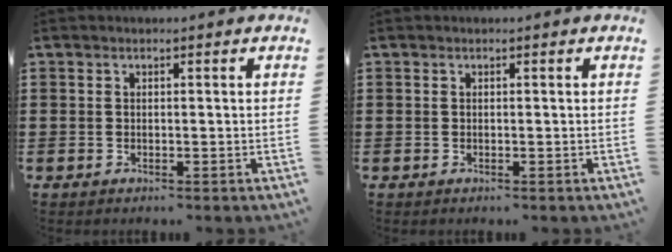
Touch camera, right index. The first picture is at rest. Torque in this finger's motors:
{"motor_torque": [-1.05, 1.08, 0.00, 0.00]}